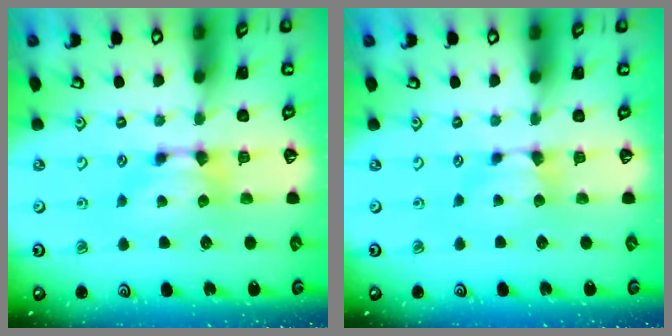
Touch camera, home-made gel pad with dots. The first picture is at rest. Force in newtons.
{"total": 1.1, "press": 1.0, "slide": 0.2}